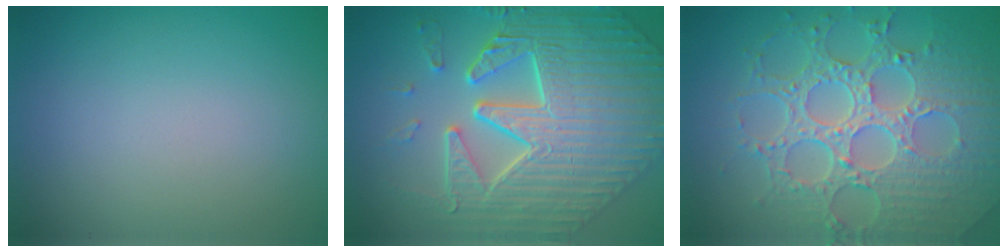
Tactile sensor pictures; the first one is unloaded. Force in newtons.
{"total": 10.4, "press": 7.4, "slide": 7.3}
{"total": 8.3, "press": 6.1, "slide": 5.6}